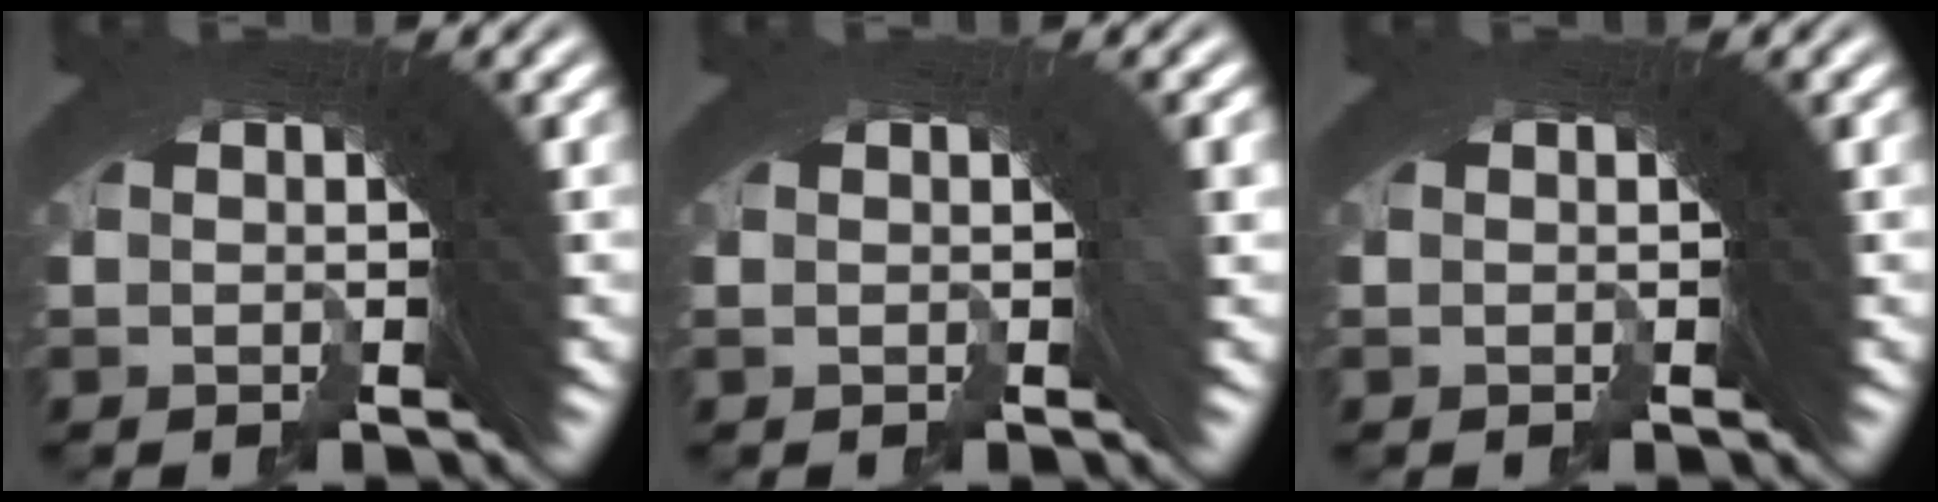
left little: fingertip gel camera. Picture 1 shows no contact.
{"total": 1.2, "force": [0.3, 0.1, 1.2], "torque": [-0.006, 0.020, -0.001]}
{"total": 0.0}